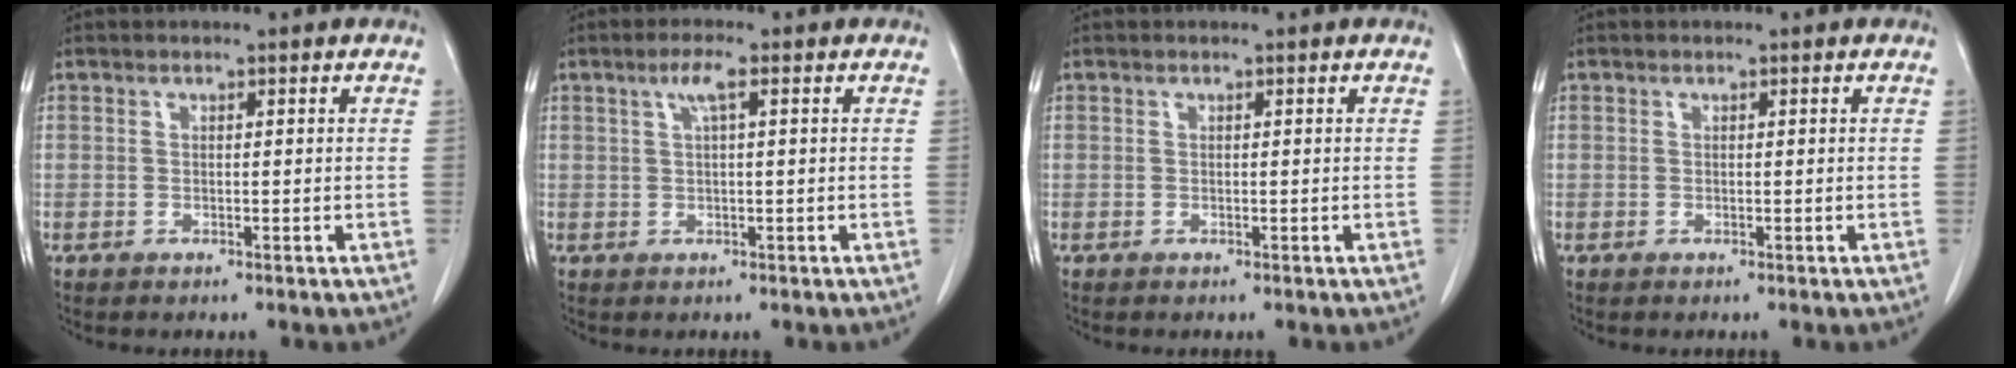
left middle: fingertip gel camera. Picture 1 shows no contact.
{"total": 2.5, "force": [1.0, 0.2, 2.3], "torque": [-0.049, 0.008, 0.019]}
{"total": 0.0}
{"total": 0.0}